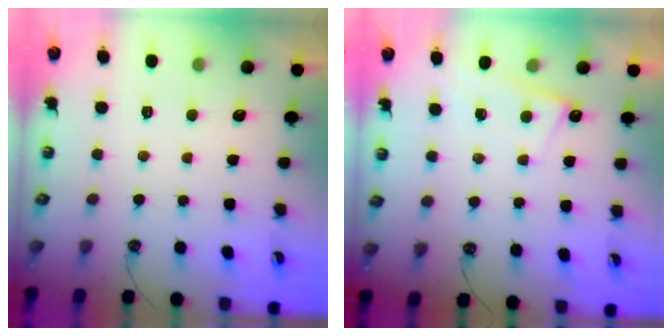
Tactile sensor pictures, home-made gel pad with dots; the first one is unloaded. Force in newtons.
{"total": 0.7, "press": 0.7, "slide": 0.3}